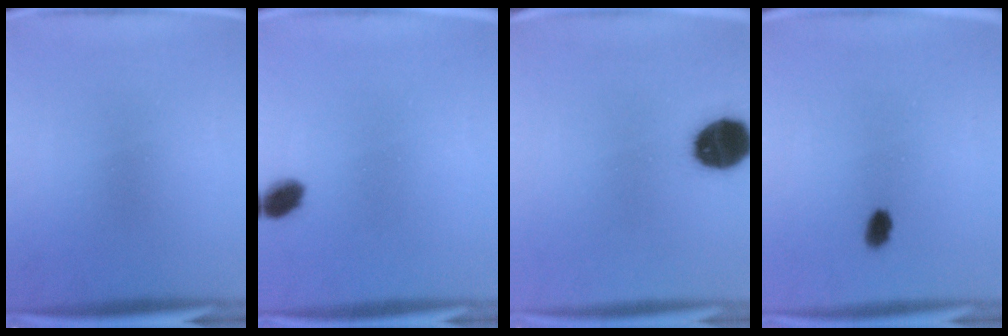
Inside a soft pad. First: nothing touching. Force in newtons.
{"total": 4.0}
{"total": 12.3}
{"total": 2.3}